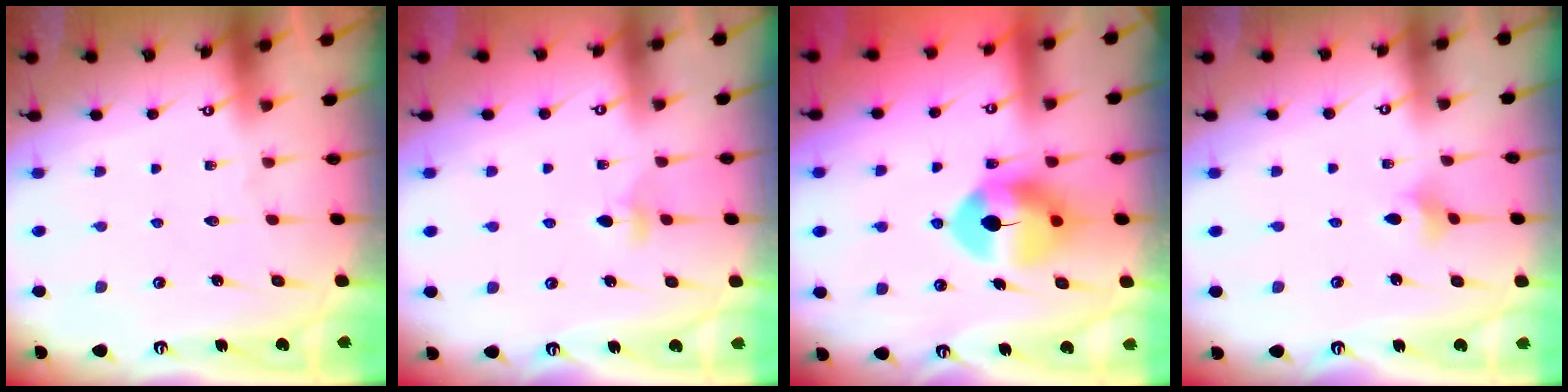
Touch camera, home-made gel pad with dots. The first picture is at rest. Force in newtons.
{"total": 3.4, "press": 3.3, "slide": 0.7}
{"total": 9.6, "press": 9.5, "slide": 1.4}
{"total": 2.8, "press": 2.8, "slide": 0.6}